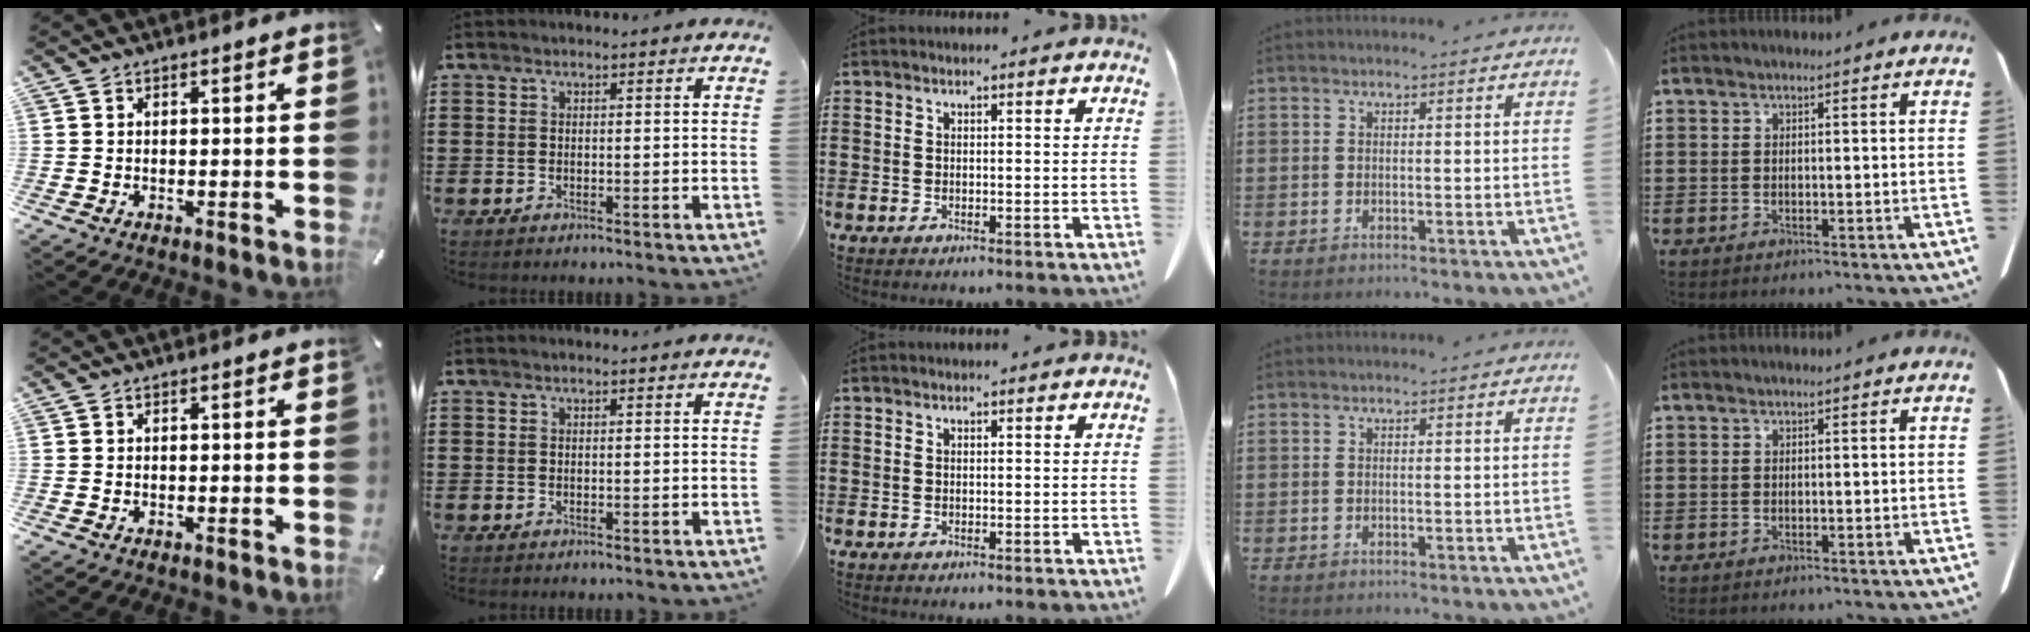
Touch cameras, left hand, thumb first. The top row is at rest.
{}